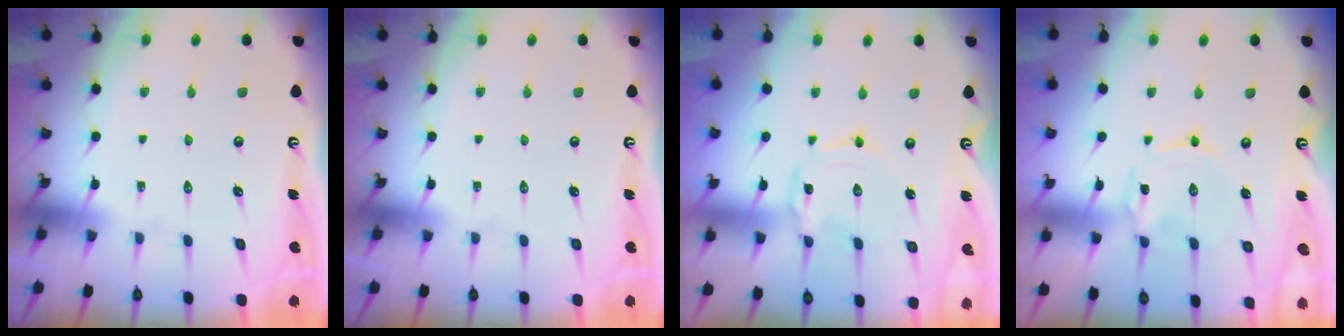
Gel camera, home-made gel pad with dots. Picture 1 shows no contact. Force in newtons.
{"total": 0.0}
{"total": 1.7, "press": 1.7, "slide": 0.2}
{"total": 1.2, "press": 1.2, "slide": 0.2}